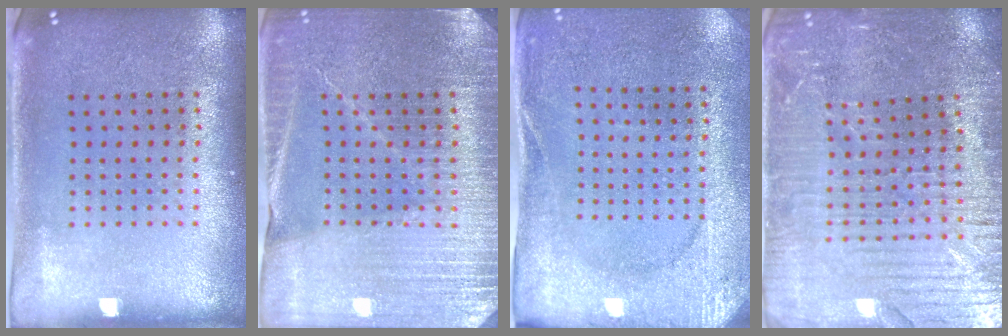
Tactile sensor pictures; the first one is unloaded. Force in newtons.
{"total": 3.6, "press": 3.5, "slide": 0.9}
{"total": 2.6, "press": 2.5, "slide": 0.7}
{"total": 3.7, "press": 3.6, "slide": 0.8}